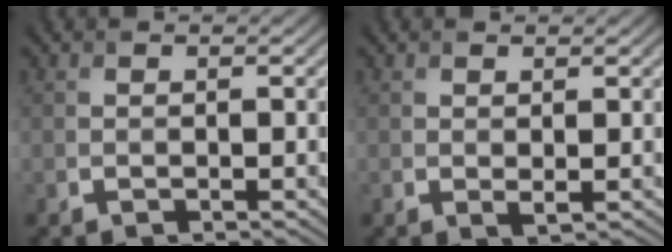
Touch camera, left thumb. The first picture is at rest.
{"total": 0.8, "force": [0.4, 0.1, 0.6], "torque": [-0.014, -0.003, 0.009]}